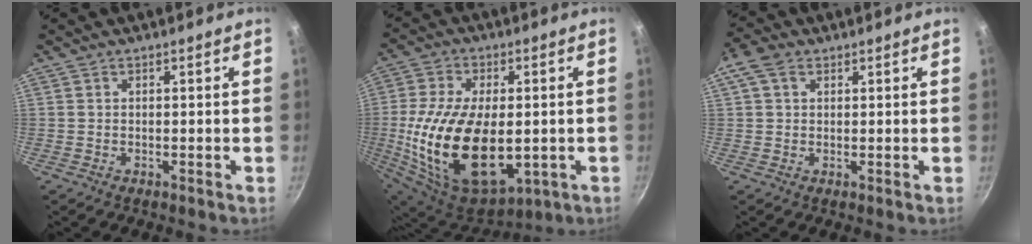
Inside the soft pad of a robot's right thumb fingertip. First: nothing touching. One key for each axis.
{"total": 24.3, "fx": -2.4, "fy": 13.7, "fz": 19.9, "tx": -0.375, "ty": -0.006, "tz": -0.022}
{"total": 4.6, "fx": 1.8, "fy": 3.3, "fz": 2.8, "tx": -0.049, "ty": 0.007, "tz": 0.027}